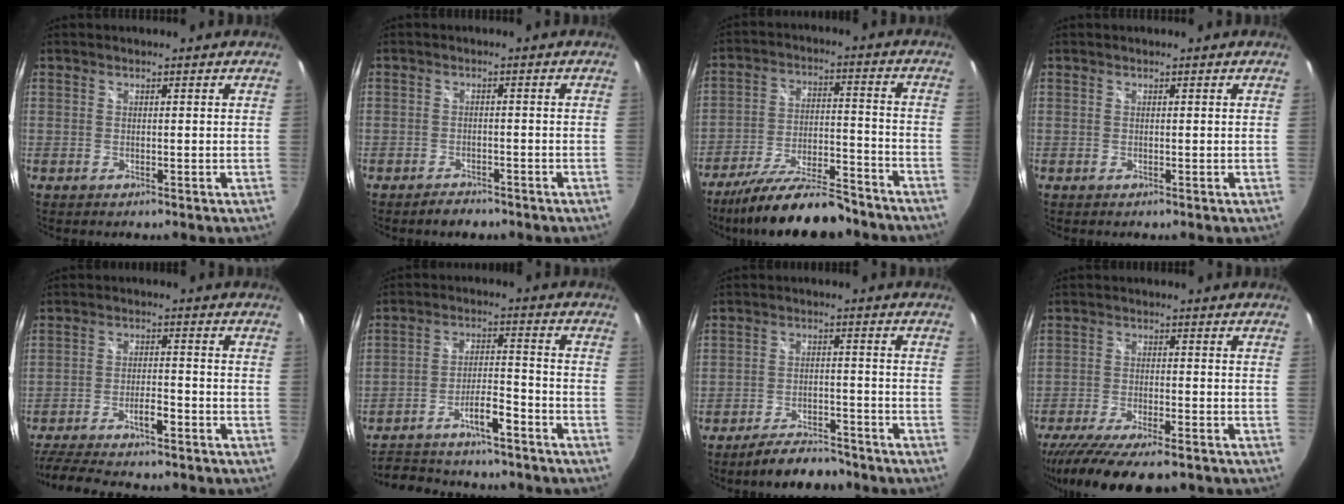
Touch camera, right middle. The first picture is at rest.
{"total": 2.8, "force": [-2.4, 1.3, 0.6], "torque": [-0.017, 0.005, -0.036]}
{"total": 17.5, "force": [-14.6, 4.0, 8.6], "torque": [-0.162, -0.017, -0.229]}
{"total": 0.0}
{"total": 13.0, "force": [-10.8, 2.8, 6.7], "torque": [-0.143, -0.008, -0.176]}
{"total": 15.3, "force": [-12.9, 4.1, 7.3], "torque": [-0.143, 0.022, -0.197]}
{"total": 7.9, "force": [-6.9, 2.7, 2.7], "torque": [-0.064, 0.015, -0.098]}
{"total": 15.3, "force": [-12.5, 3.4, 8.3], "torque": [-0.168, -0.050, -0.199]}